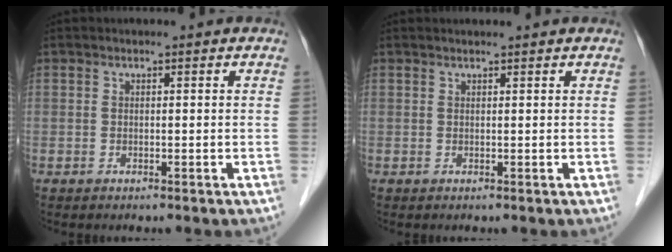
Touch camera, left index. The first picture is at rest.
{"total": 1.1, "force": [1.1, -0.1, 0.3], "torque": [-0.006, 0.010, 0.019]}